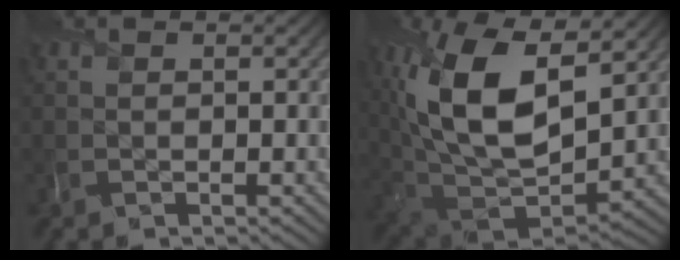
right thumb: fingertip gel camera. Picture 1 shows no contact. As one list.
[{"total": 16.3, "force": [5.3, 8.0, 13.2], "torque": [-0.279, 0.001, 0.102]}]